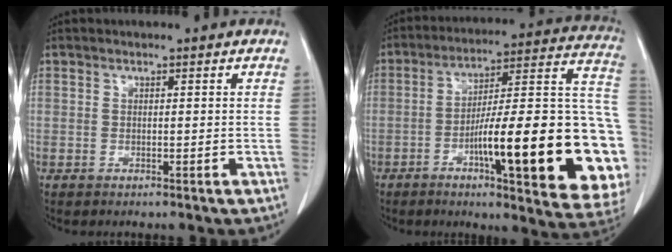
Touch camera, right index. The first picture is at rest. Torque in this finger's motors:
{"motor_torque": [2.14, 0.00, 1.05, 0.21]}